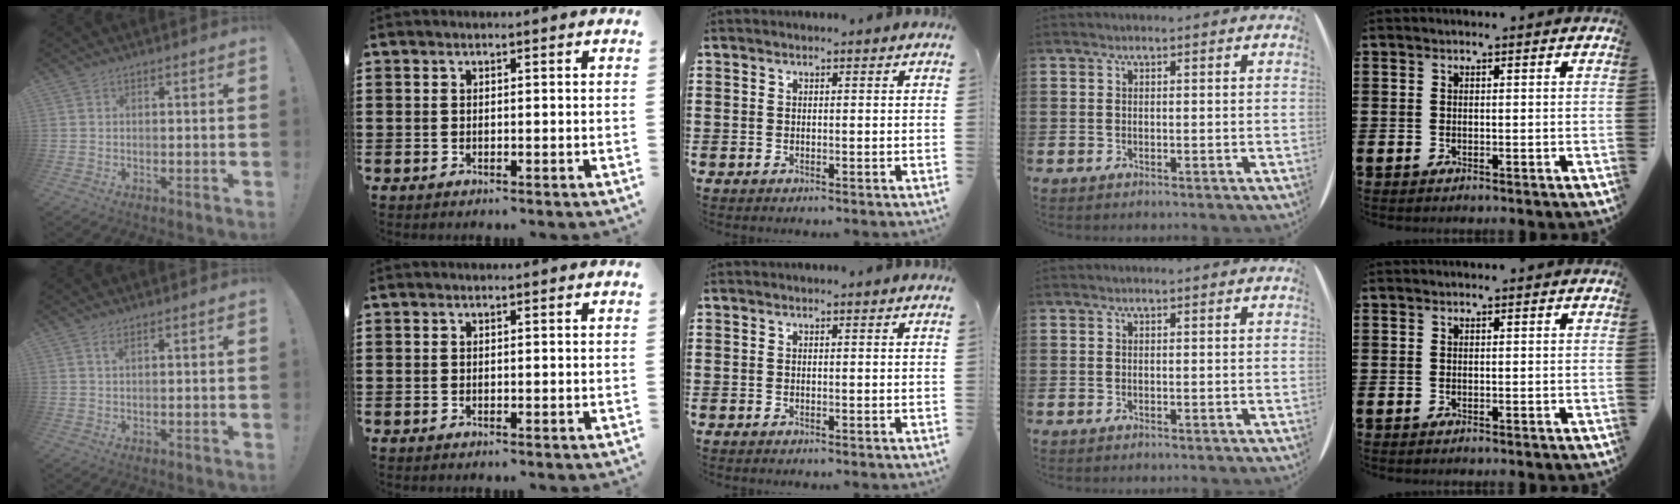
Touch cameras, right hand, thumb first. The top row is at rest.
{"thumb": {"total": 1.3, "force": [0.7, 0.2, 1.2], "torque": [-0.024, 0.002, 0.011]}}